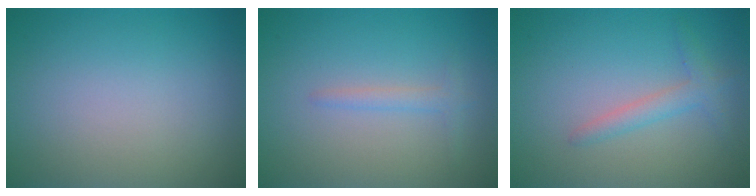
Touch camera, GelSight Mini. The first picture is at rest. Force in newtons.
{"total": 1.3, "press": 1.3, "slide": 0.1}
{"total": 2.0, "press": 2.0, "slide": 0.1}